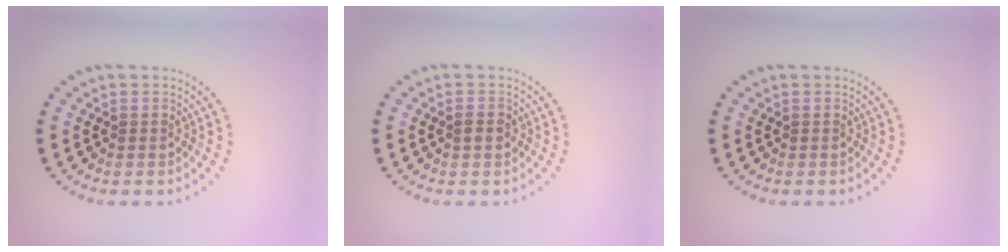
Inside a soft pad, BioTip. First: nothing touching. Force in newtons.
{"total": 1.2, "press": 1.2, "slide": 0.1}
{"total": 0.0}